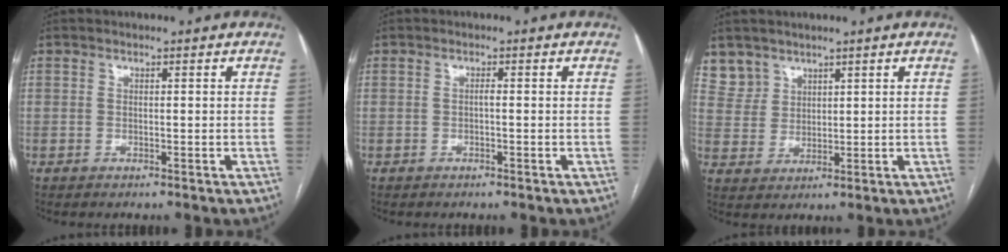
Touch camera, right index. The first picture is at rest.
{"total": 0.6, "force": [-0.1, 0.1, 0.5], "torque": [-0.010, 0.001, -0.002]}
{"total": 4.6, "force": [3.5, 2.9, -0.6], "torque": [0.019, 0.005, 0.078]}